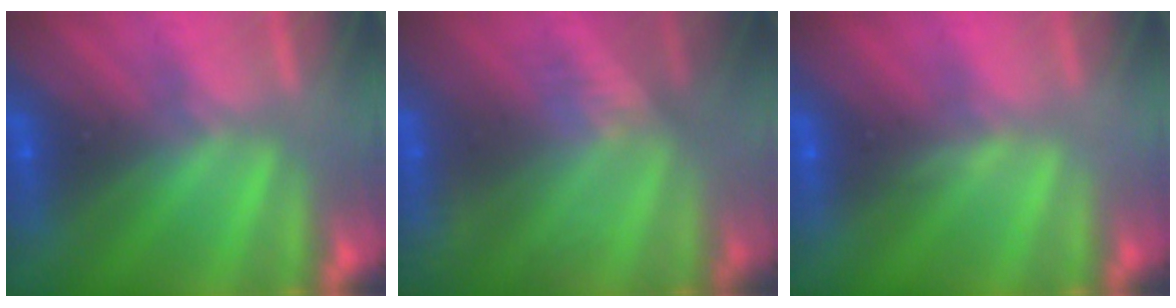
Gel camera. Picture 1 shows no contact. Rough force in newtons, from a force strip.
{"total": 3.3}
{"total": 2.9}